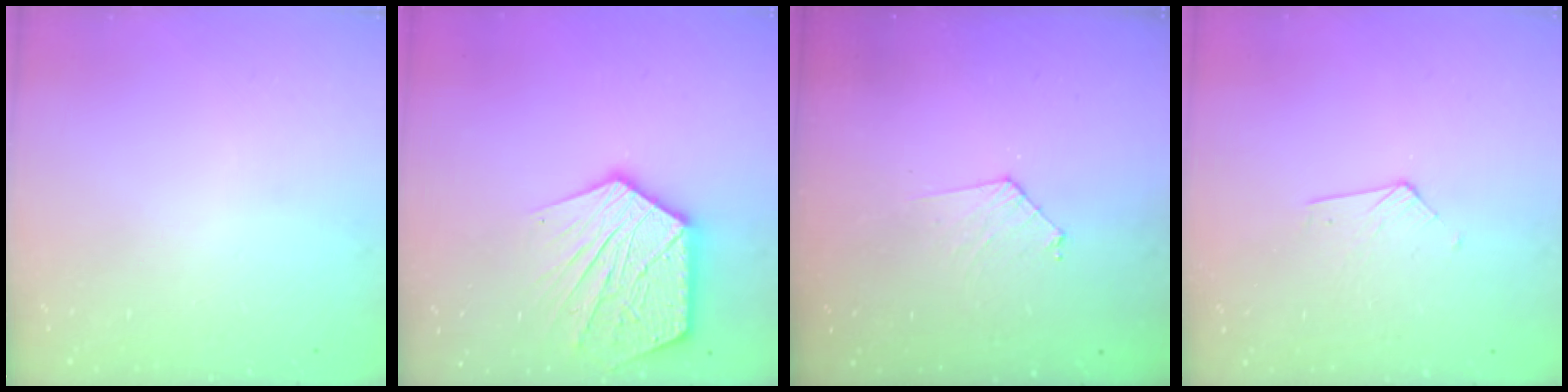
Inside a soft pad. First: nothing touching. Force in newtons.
{"total": 19.6, "press": 19.5, "slide": 1.5}
{"total": 5.8, "press": 5.8, "slide": 0.5}
{"total": 3.7, "press": 3.7, "slide": 0.3}